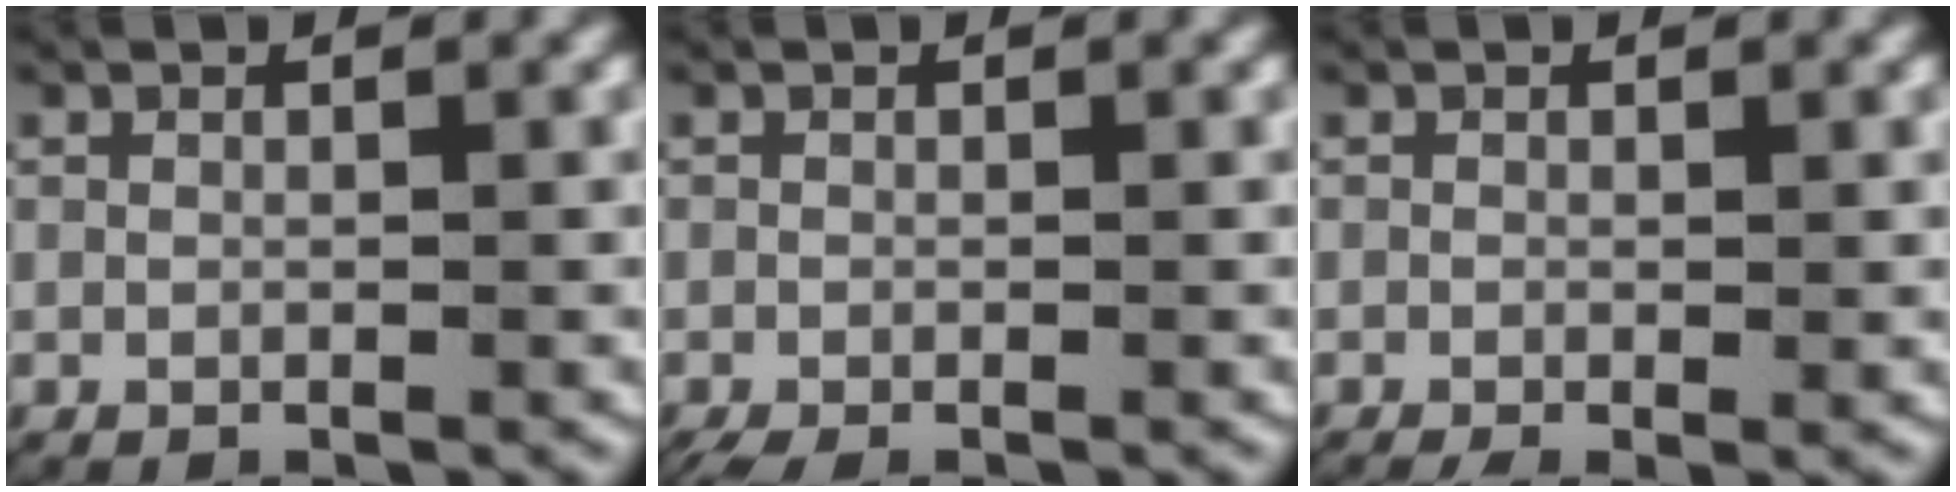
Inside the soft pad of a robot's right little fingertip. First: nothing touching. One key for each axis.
{"total": 1.6, "fx": -1.3, "fy": 0.5, "fz": 0.8, "tx": -0.015, "ty": -0.007, "tz": -0.018}
{"total": 1.2, "fx": -0.7, "fy": 0.4, "fz": 0.8, "tx": -0.011, "ty": -0.009, "tz": -0.009}